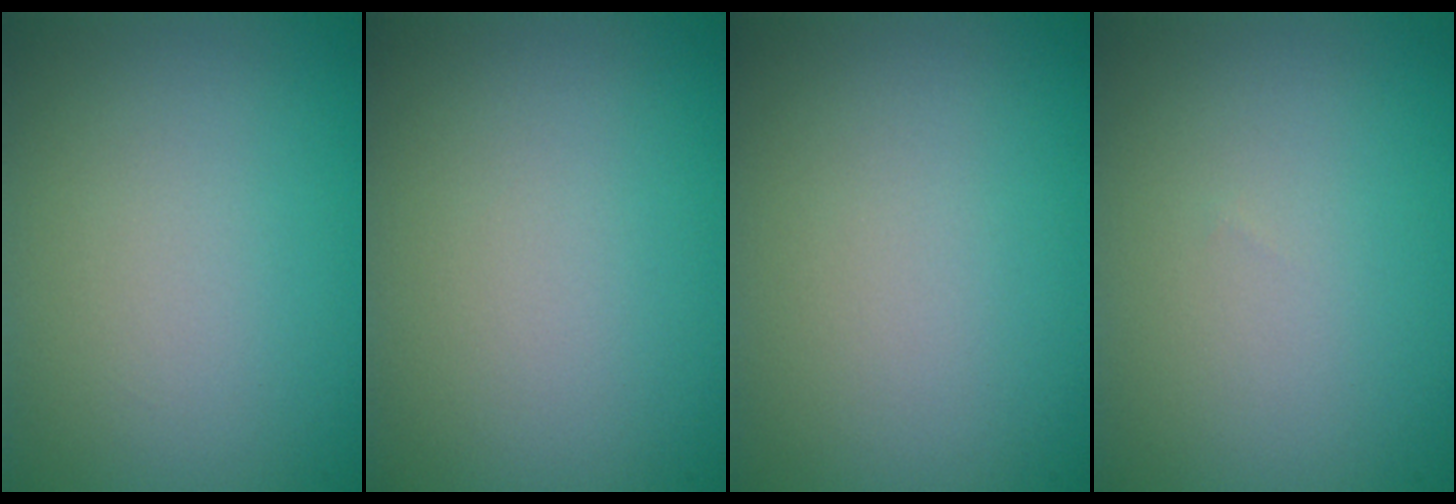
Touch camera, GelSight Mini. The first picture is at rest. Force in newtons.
{"total": 0.0}
{"total": 0.0}
{"total": 0.0}